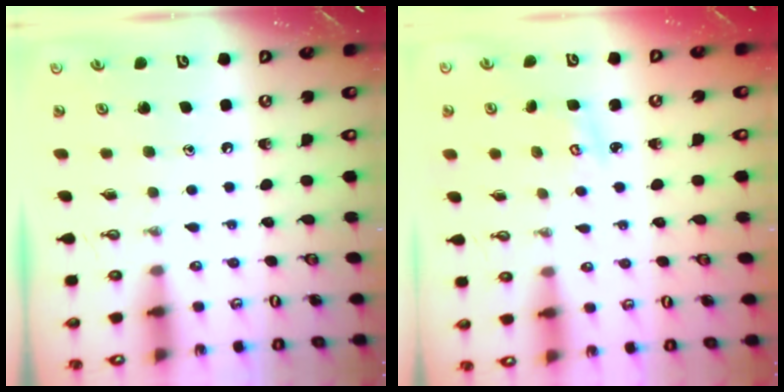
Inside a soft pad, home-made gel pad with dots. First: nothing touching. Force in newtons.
{"total": 2.9, "press": 2.9, "slide": 0.3}